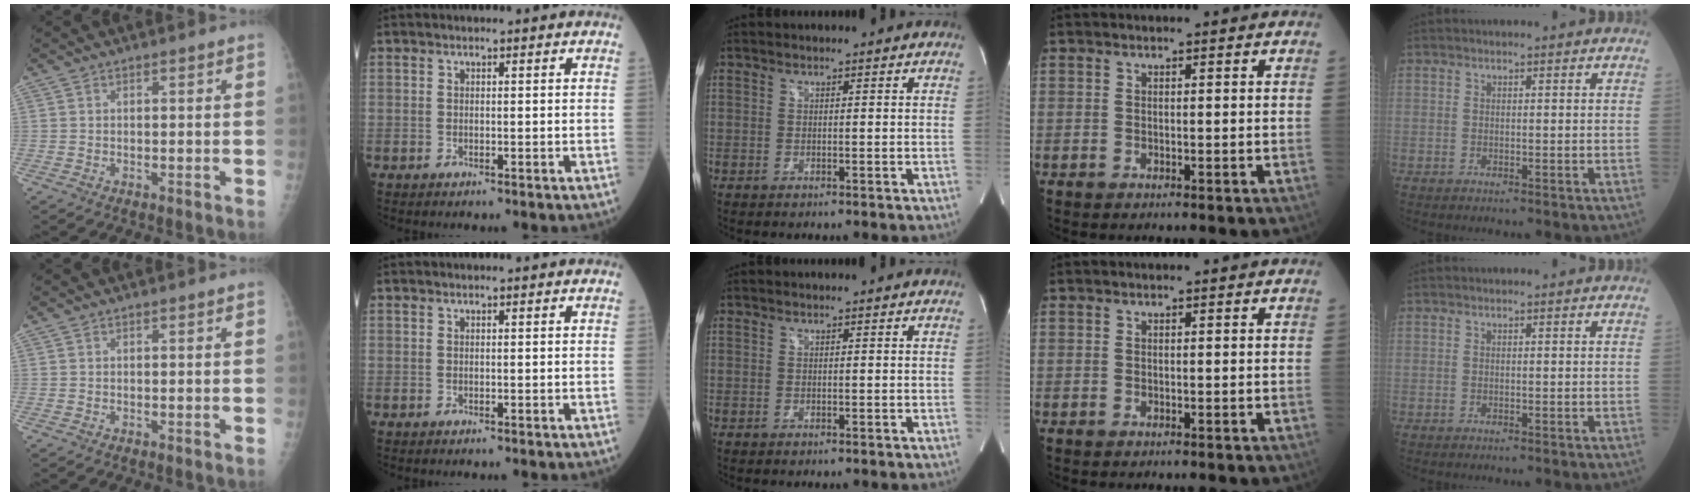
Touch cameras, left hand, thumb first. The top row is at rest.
{}